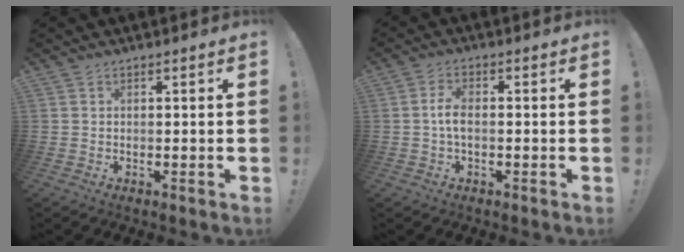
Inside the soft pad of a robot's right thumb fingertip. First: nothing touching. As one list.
[{"total": 4.6, "force": [-0.6, 2.0, 4.1], "torque": [-0.093, 0.008, -0.011]}]